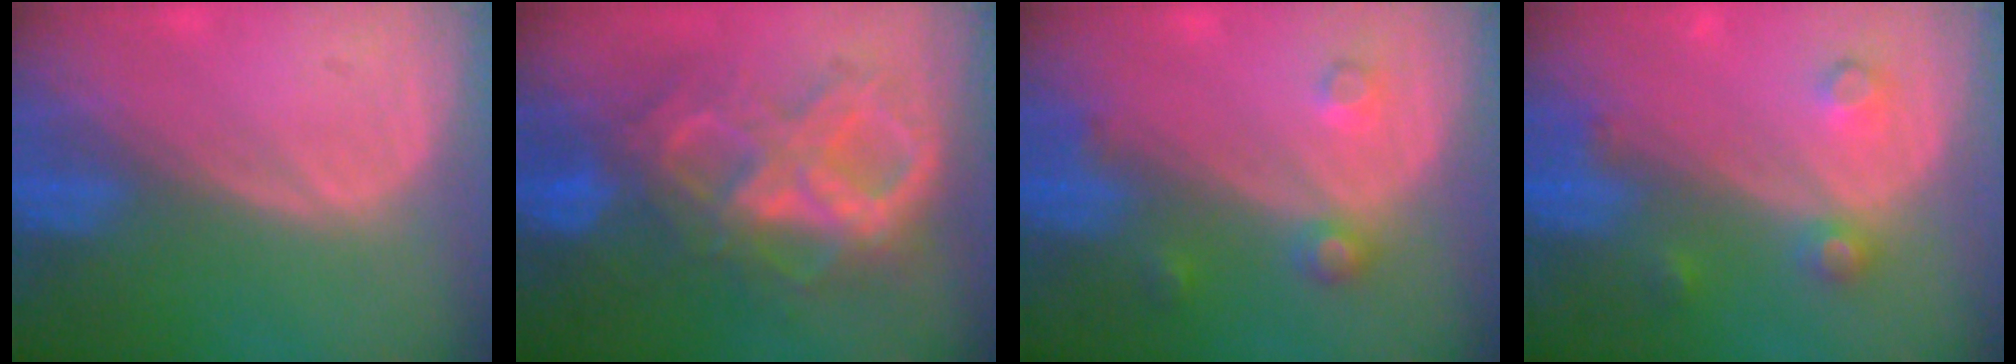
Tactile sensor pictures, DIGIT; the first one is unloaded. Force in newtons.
{"total": 10.5, "press": 10.5, "slide": 1.2}
{"total": 3.4, "press": 3.2, "slide": 1.1}
{"total": 4.1, "press": 3.6, "slide": 2.0}